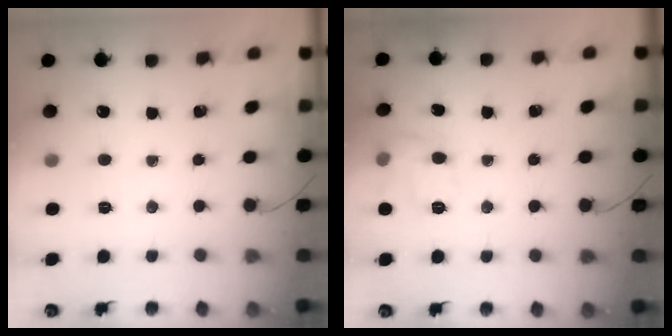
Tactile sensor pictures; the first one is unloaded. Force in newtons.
{"total": 9.9, "press": 9.9, "slide": 0.7}